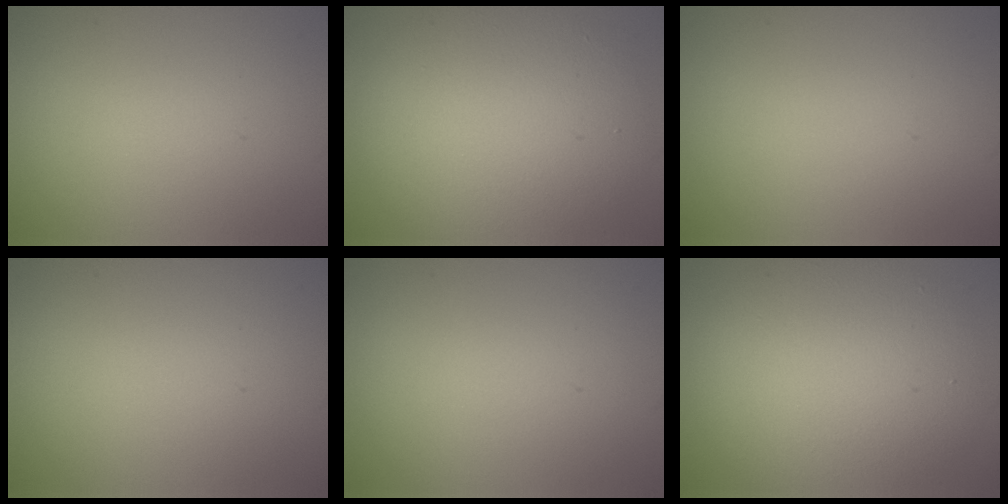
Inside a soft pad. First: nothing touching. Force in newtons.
{"total": 9.1, "press": 9.1, "slide": 0.1}
{"total": 0.0}
{"total": 0.0}
{"total": 0.0}
{"total": 8.8, "press": 8.8, "slide": 0.7}